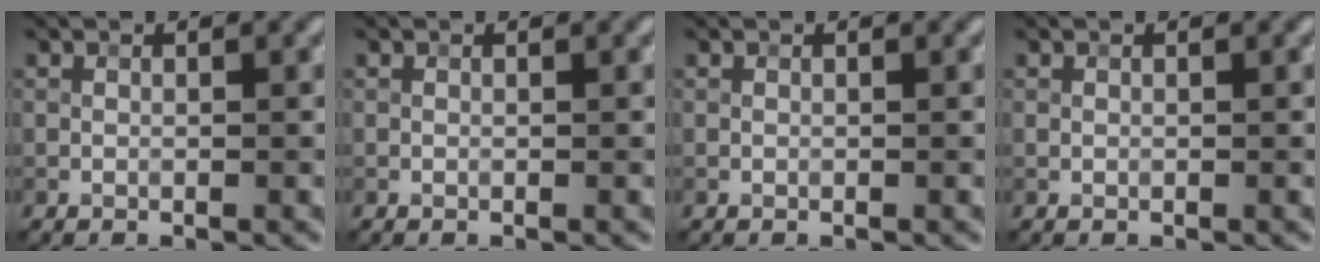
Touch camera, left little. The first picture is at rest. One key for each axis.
{"total": 0.0}
{"total": 0.0}
{"total": 0.0}